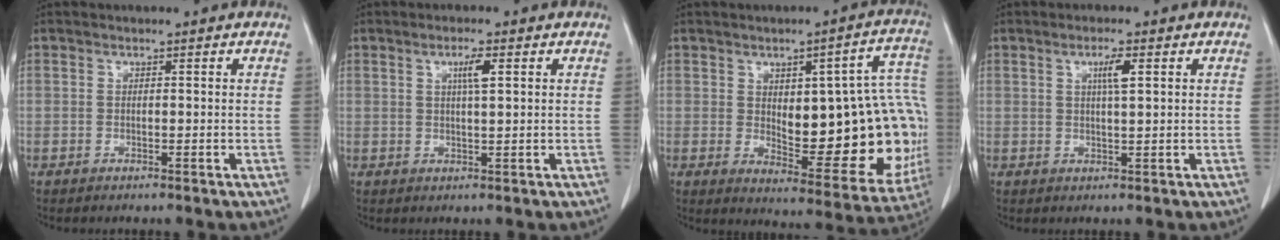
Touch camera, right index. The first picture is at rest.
{"total": 2.9, "force": [1.0, 0.1, 2.7], "torque": [-0.046, 0.000, 0.017]}
{"total": 22.3, "force": [0.1, 7.6, 21.0], "torque": [-0.196, 0.025, 0.025]}
{"total": 2.9, "force": [1.1, 0.1, 2.7], "torque": [-0.048, 0.000, 0.017]}